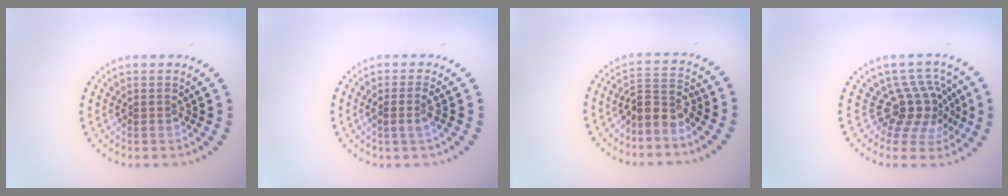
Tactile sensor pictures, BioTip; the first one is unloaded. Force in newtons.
{"total": 1.4, "press": 1.3, "slide": 0.5}
{"total": 2.9, "press": 2.4, "slide": 1.6}
{"total": 4.0, "press": 2.8, "slide": 2.9}